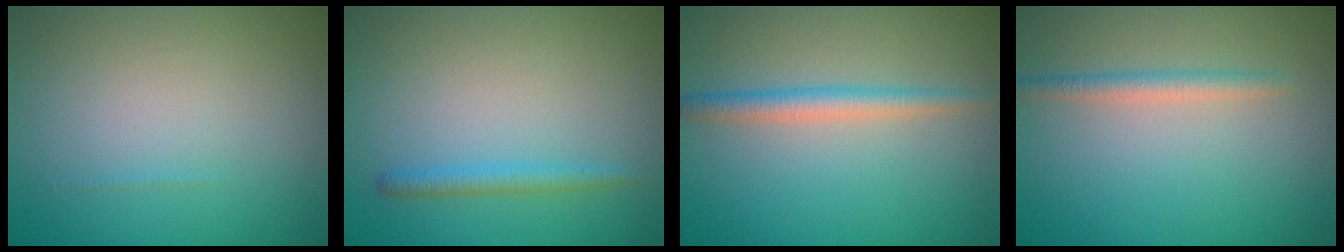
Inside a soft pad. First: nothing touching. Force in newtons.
{"total": 1.4, "press": 1.4, "slide": 0.1}
{"total": 2.2, "press": 2.2, "slide": 0.1}
{"total": 1.5, "press": 1.5, "slide": 0.0}